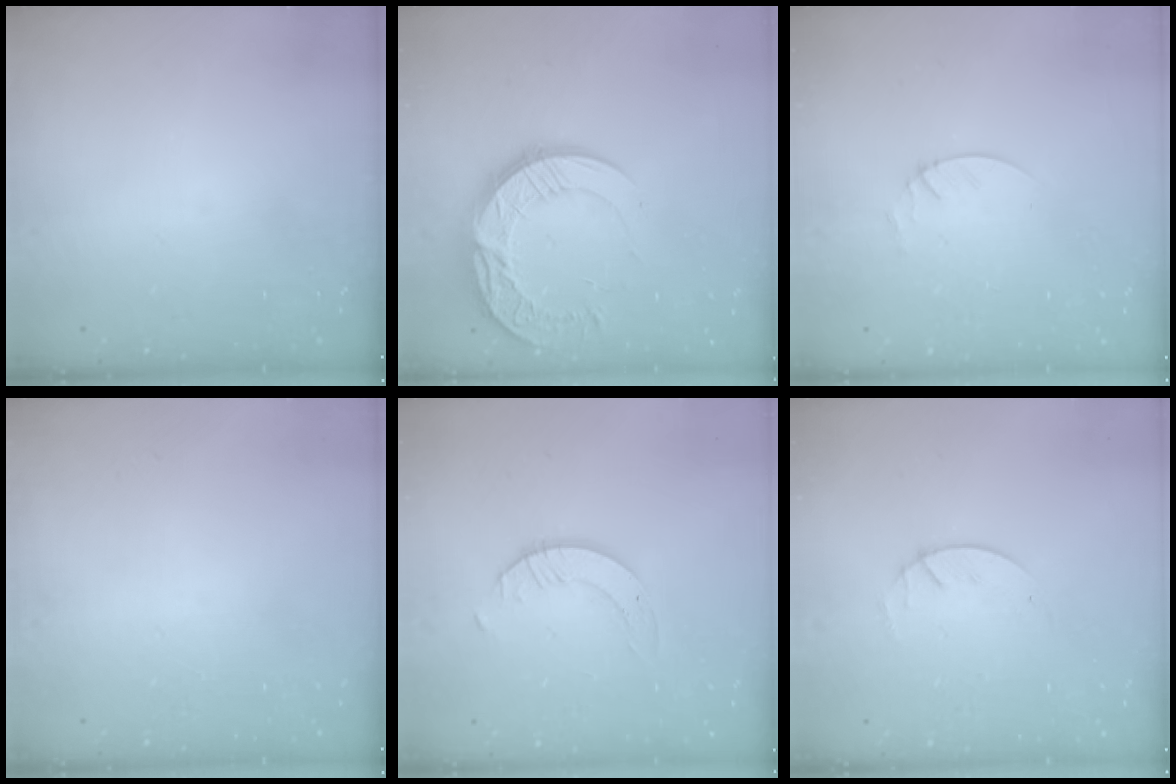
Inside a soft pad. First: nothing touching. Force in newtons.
{"total": 17.2, "press": 17.2, "slide": 0.7}
{"total": 2.1, "press": 2.1, "slide": 0.2}
{"total": 0.0}
{"total": 2.1, "press": 2.1, "slide": 0.2}
{"total": 1.8, "press": 1.8, "slide": 0.2}